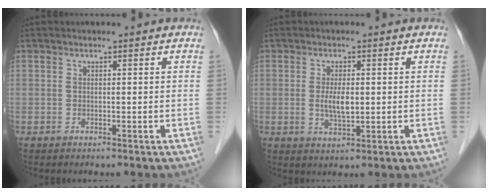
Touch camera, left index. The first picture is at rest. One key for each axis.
{"total": 3.8, "fx": 0.1, "fy": 1.2, "fz": 3.6, "tx": -0.072, "ty": -0.007, "tz": 0.002}